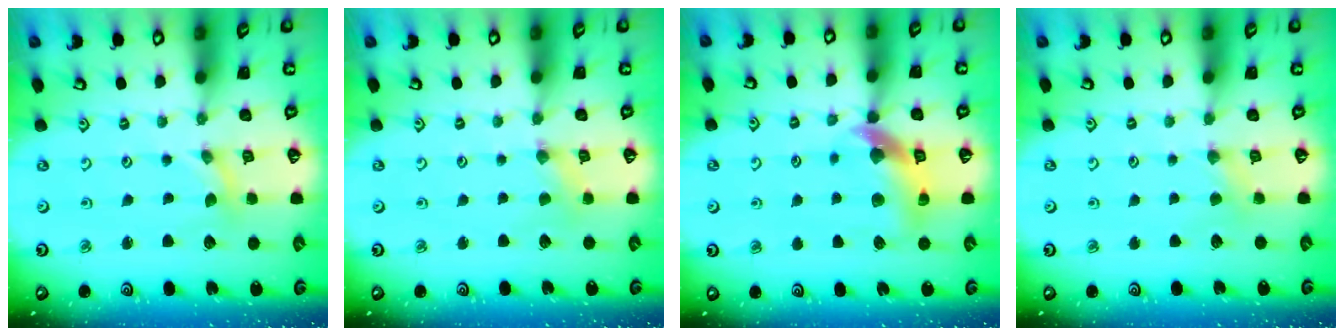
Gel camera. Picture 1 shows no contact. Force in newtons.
{"total": 1.3, "press": 1.3, "slide": 0.3}
{"total": 10.3, "press": 10.1, "slide": 1.6}
{"total": 2.0, "press": 2.0, "slide": 0.5}